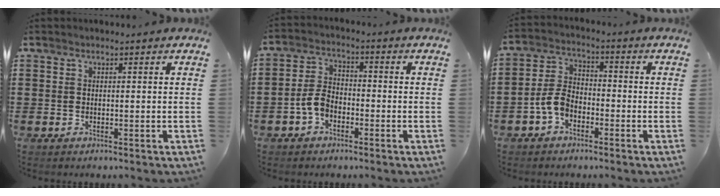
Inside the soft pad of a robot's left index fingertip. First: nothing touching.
{"total": 4.6, "force": [-2.2, 2.8, 2.9], "torque": [-0.081, 0.003, -0.049]}
{"total": 5.1, "force": [-2.6, 3.1, 3.1], "torque": [-0.085, 0.005, -0.057]}